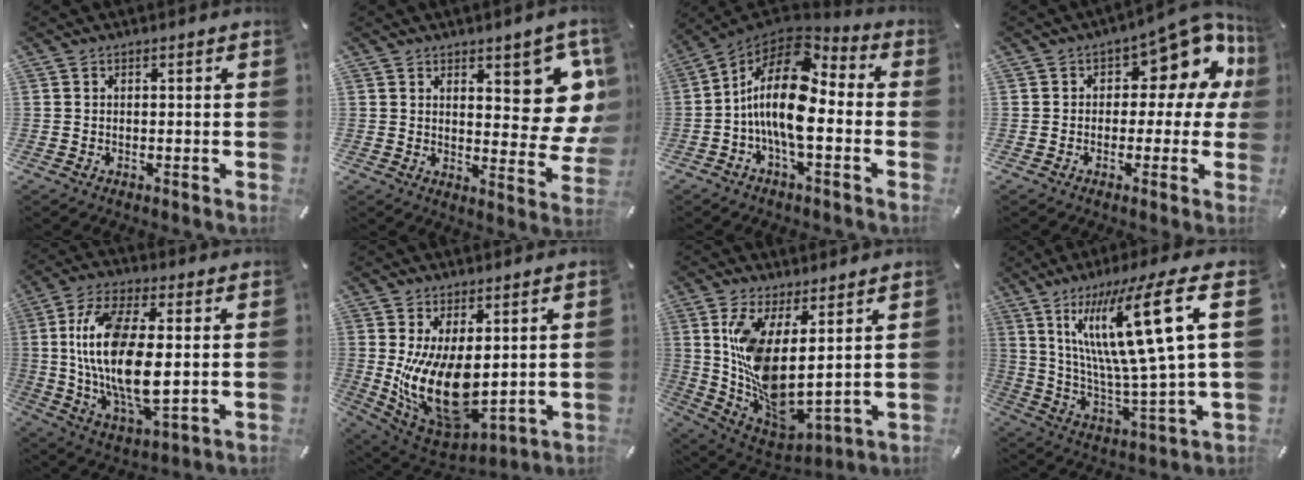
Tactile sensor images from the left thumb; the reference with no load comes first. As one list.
[{"total": 11.7, "force": [5.9, 5.4, 8.5], "torque": [-0.083, -0.057, 0.104]}, {"total": 16.2, "force": [-1.3, 7.8, 14.2], "torque": [-0.284, -0.007, -0.024]}, {"total": 11.5, "force": [5.9, 6.1, 7.8], "torque": [-0.101, -0.049, 0.102]}, {"total": 18.2, "force": [1.8, 8.0, 16.2], "torque": [-0.349, -0.009, 0.028]}, {"total": 15.8, "force": [1.6, 9.1, 12.7], "torque": [-0.247, -0.039, 0.044]}, {"total": 11.6, "force": [3.9, 4.7, 9.9], "torque": [-0.207, -0.067, 0.076]}, {"total": 23.2, "force": [9.1, 4.3, 20.8], "torque": [-0.395, -0.043, 0.128]}]